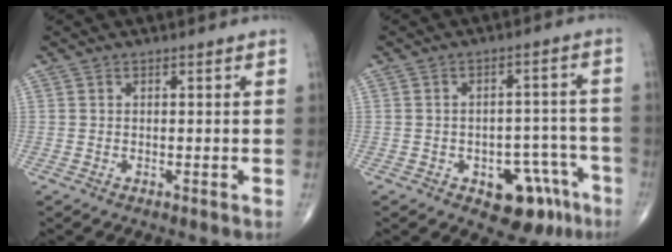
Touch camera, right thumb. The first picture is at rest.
{"total": 10.7, "force": [-5.6, 6.1, 6.7], "torque": [-0.048, 0.045, -0.065]}